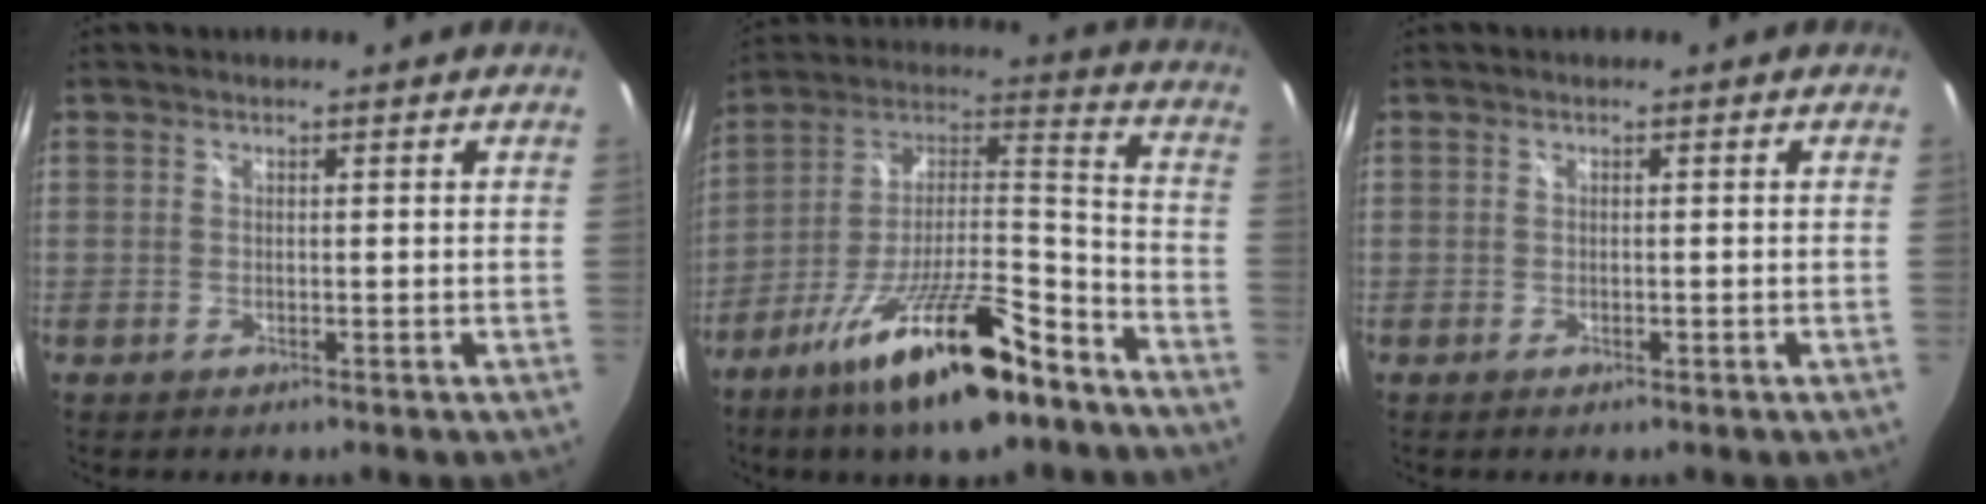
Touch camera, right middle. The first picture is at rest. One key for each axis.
{"total": 21.8, "fx": -13.9, "fy": 5.8, "fz": 15.7, "tx": -0.276, "ty": -0.006, "tz": -0.233}
{"total": 0.7, "fx": -0.5, "fy": 0.4, "fz": 0.3, "tx": -0.006, "ty": -0.004, "tz": -0.011}